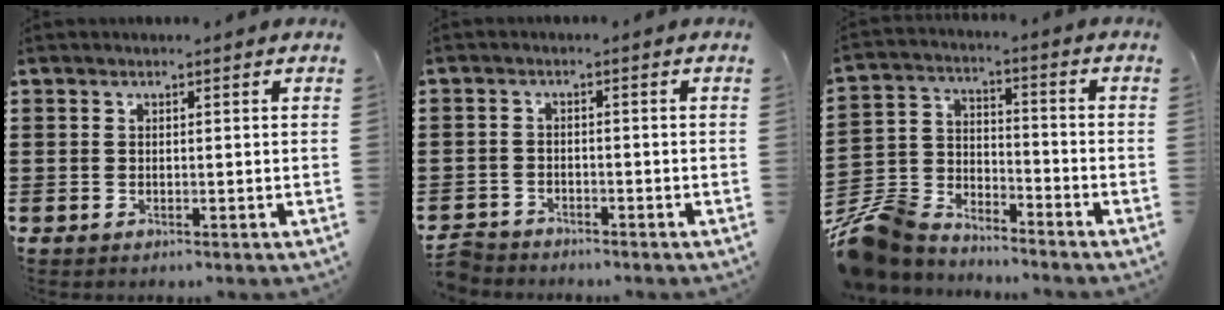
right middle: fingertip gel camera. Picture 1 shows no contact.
{"total": 2.8, "force": [-2.8, 0.5, -0.1], "torque": [-0.012, -0.002, -0.063]}
{"total": 8.0, "force": [-7.2, 3.1, 1.4], "torque": [-0.056, 0.012, -0.150]}